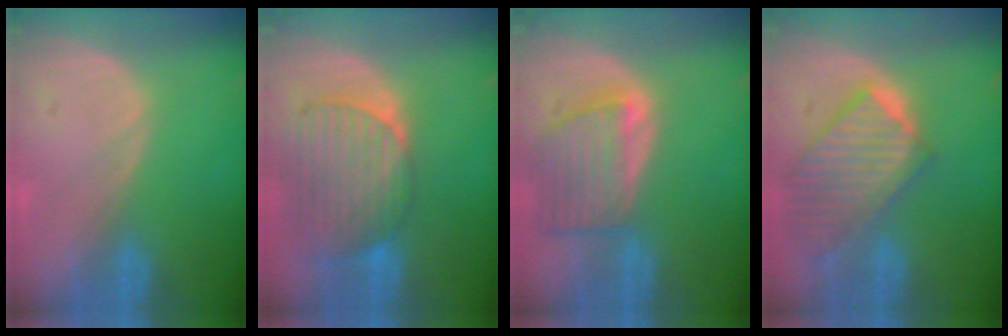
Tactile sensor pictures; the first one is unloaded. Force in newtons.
{"total": 9.4, "press": 8.3, "slide": 4.4}
{"total": 7.5, "press": 6.9, "slide": 3.1}
{"total": 9.8, "press": 8.6, "slide": 4.6}